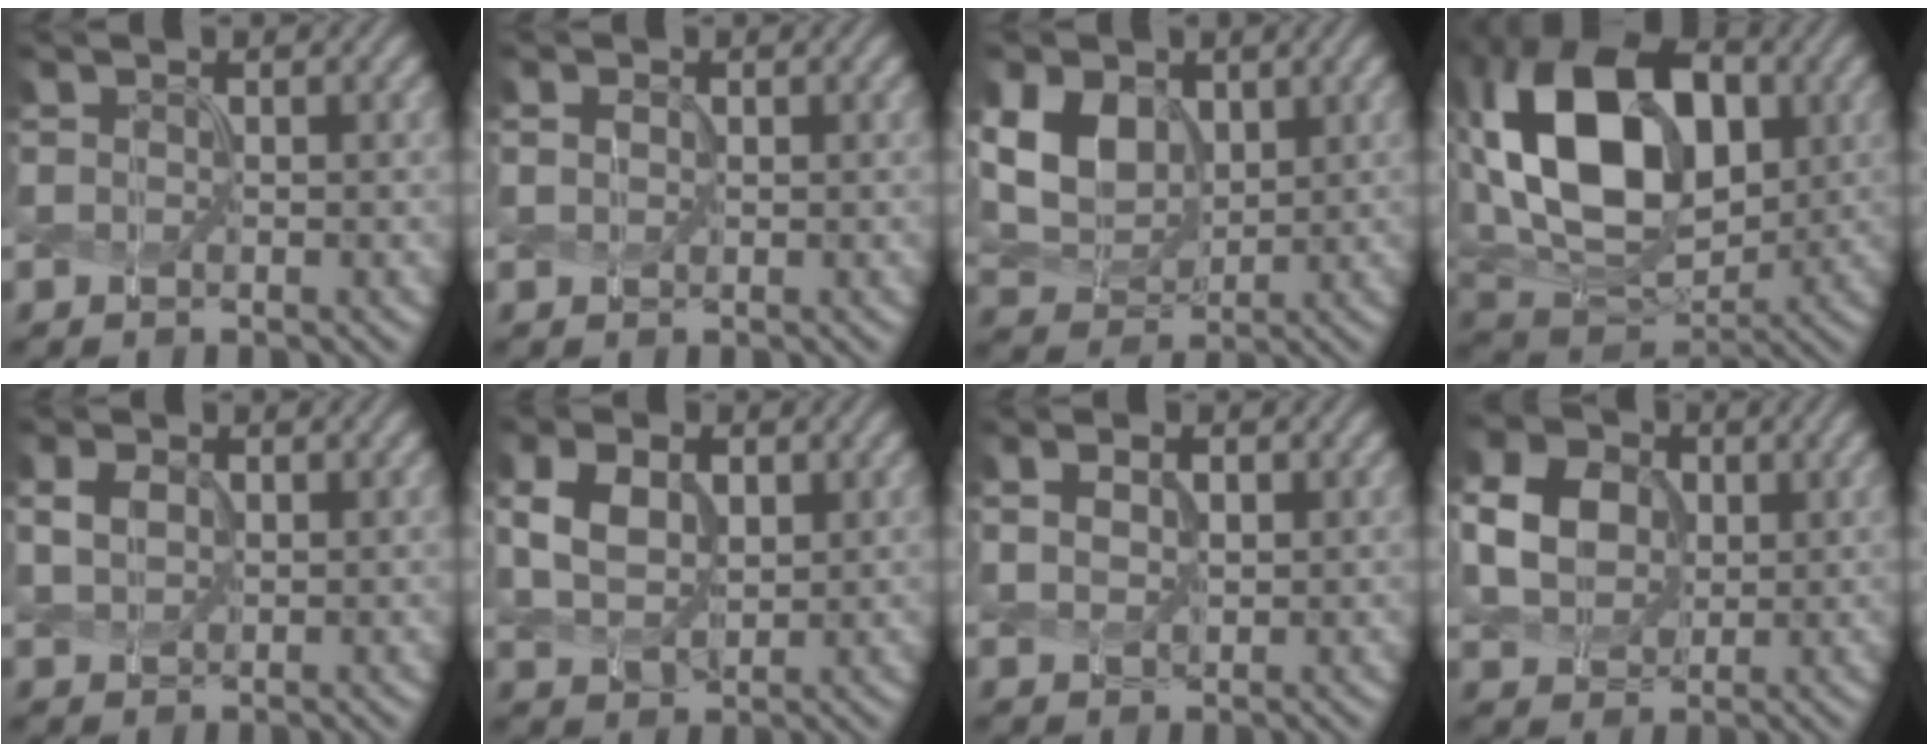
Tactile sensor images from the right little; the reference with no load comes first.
{"total": 0.0}
{"total": 5.7, "force": [1.4, 4.3, 3.4], "torque": [-0.084, -0.002, 0.028]}
{"total": 15.5, "force": [2.7, 10.4, 11.3], "torque": [-0.218, 0.019, 0.051]}
{"total": 1.3, "force": [0.1, 1.1, 0.8], "torque": [-0.028, 0.004, 0.011]}
{"total": 4.9, "force": [0.5, 3.4, 3.5], "torque": [-0.083, 0.007, 0.014]}
{"total": 2.0, "force": [0.4, 1.3, 1.4], "torque": [-0.039, 0.005, 0.014]}
{"total": 7.7, "force": [1.3, 6.3, 4.2], "torque": [-0.124, 0.026, 0.022]}